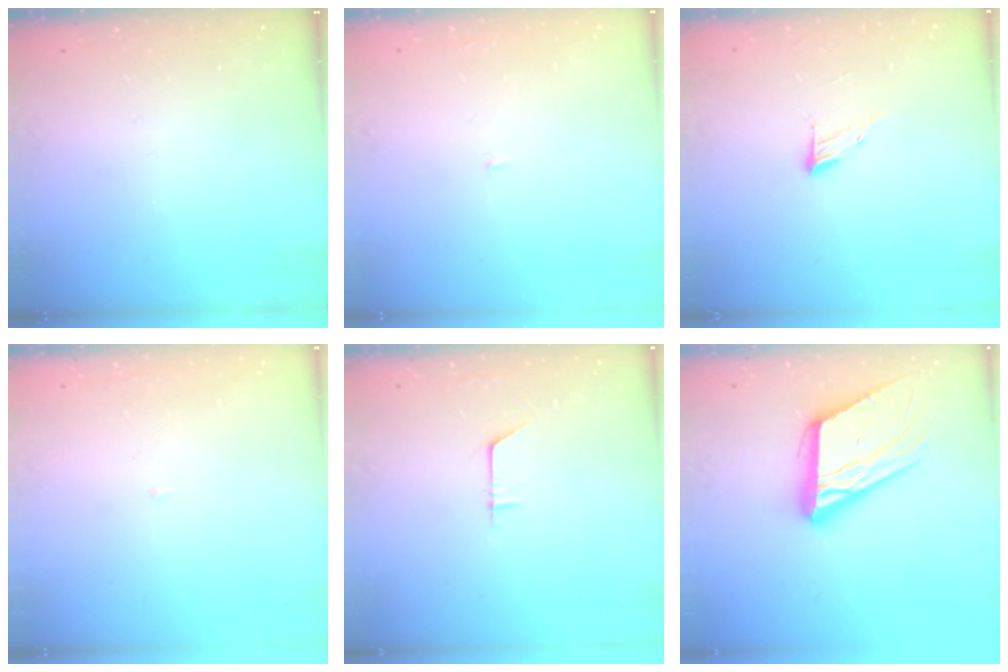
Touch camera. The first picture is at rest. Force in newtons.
{"total": 1.2, "press": 1.2, "slide": 0.1}
{"total": 5.0, "press": 4.9, "slide": 0.5}
{"total": 2.0, "press": 2.0, "slide": 0.2}
{"total": 5.7, "press": 5.7, "slide": 0.5}
{"total": 18.4, "press": 18.1, "slide": 2.9}